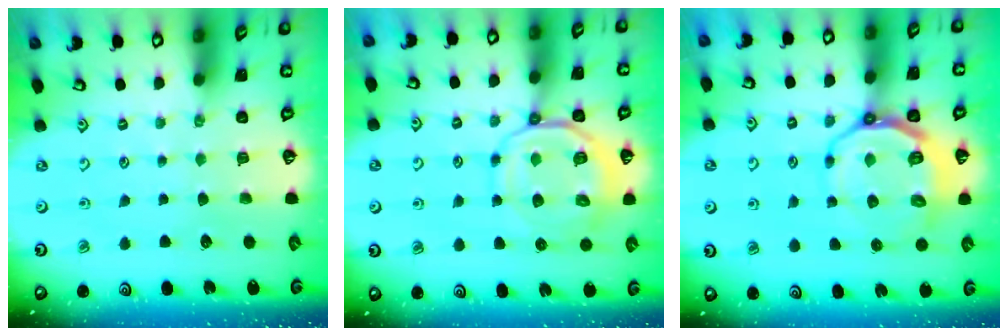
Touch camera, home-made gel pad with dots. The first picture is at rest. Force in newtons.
{"total": 12.1, "press": 12.0, "slide": 1.6}
{"total": 10.7, "press": 10.2, "slide": 3.4}